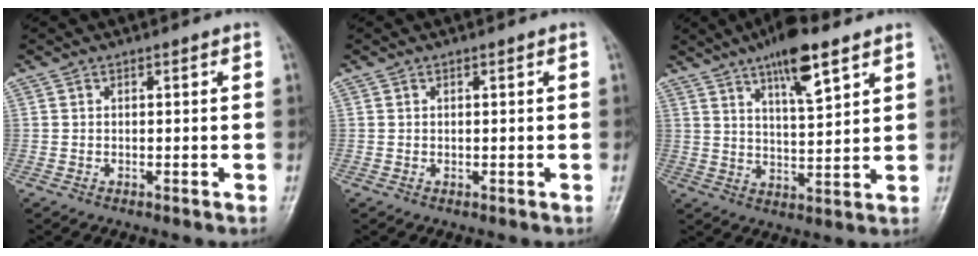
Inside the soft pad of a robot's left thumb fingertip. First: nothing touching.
{"total": 0.0}
{"total": 11.0, "force": [6.8, 2.9, 8.2], "torque": [-0.120, -0.033, 0.112]}